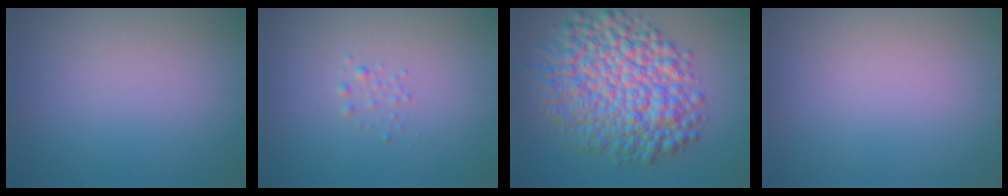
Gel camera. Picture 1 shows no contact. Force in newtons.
{"total": 0.7, "press": 0.7, "slide": 0.0}
{"total": 10.9, "press": 10.9, "slide": 0.2}
{"total": 0.0}